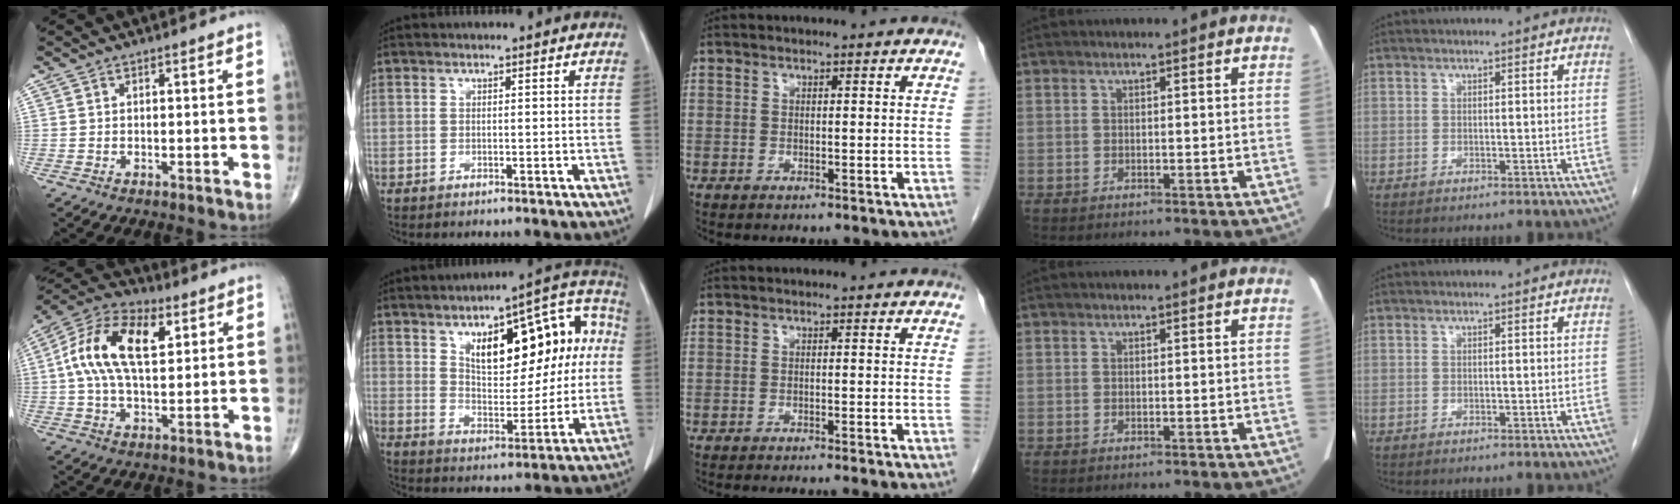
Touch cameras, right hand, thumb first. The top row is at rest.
{"thumb": {"total": 16.6, "force": [4.0, 8.7, 13.6], "torque": [-0.249, 0.014, 0.064]}, "index": {"total": 17.3, "force": [4.4, 7.5, 14.9], "torque": [-0.190, 0.043, 0.069]}, "middle": {"total": 6.8, "force": [-6.1, -0.7, 3.0], "torque": [-0.019, -0.014, -0.083]}}